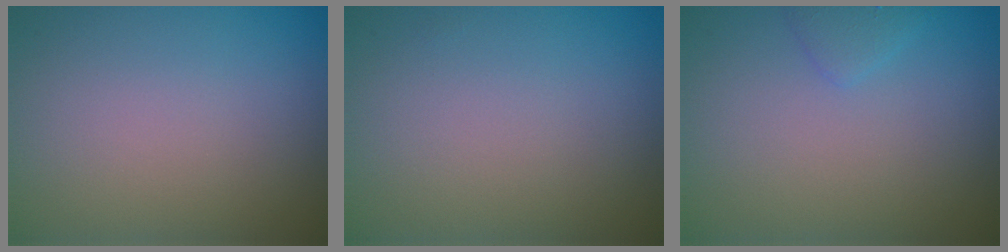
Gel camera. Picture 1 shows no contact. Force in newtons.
{"total": 0.0}
{"total": 1.2, "press": 1.2, "slide": 0.1}